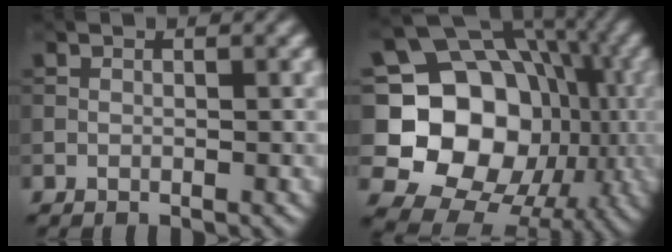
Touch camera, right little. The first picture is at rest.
{"total": 15.7, "force": [-1.8, 13.0, 8.6], "torque": [-0.139, -0.016, -0.049]}